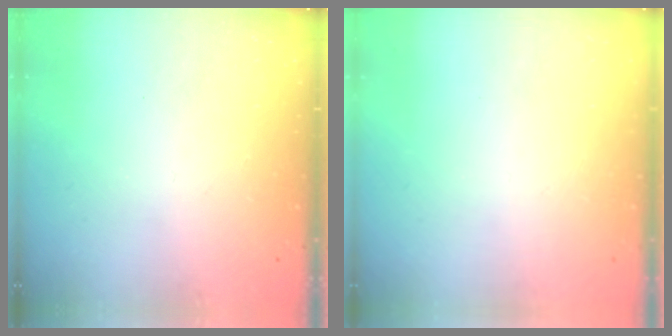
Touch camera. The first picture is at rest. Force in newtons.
{"total": 0.0}